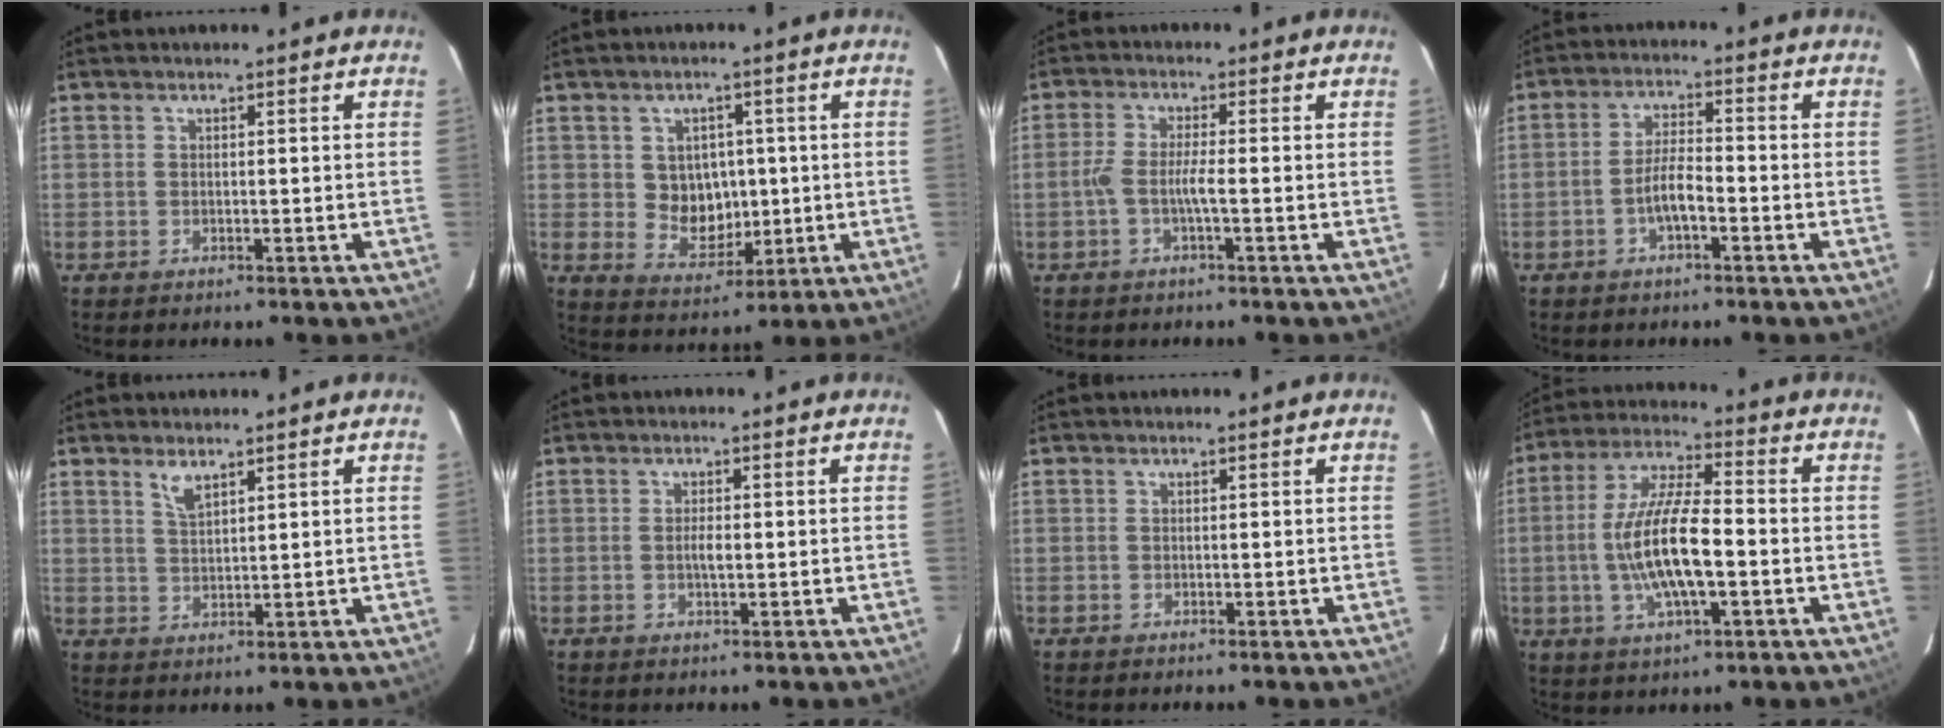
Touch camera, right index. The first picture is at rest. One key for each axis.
{"total": 7.4, "fx": 0.5, "fy": 6.6, "fz": 3.3, "tx": -0.061, "ty": 0.003, "tz": 0.026}
{"total": 3.5, "fx": -1.3, "fy": -0.1, "fz": 3.2, "tx": -0.071, "ty": 0.003, "tz": -0.026}
{"total": 4.6, "fx": -2.1, "fy": 1.2, "fz": 4.0, "tx": -0.080, "ty": 0.005, "tz": -0.039}
{"total": 3.1, "fx": 2.2, "fy": 0.9, "fz": 1.9, "tx": -0.037, "ty": -0.001, "tz": 0.042}
{"total": 1.8, "fx": -0.2, "fy": 0.7, "fz": 1.7, "tx": -0.031, "ty": 0.001, "tz": -0.003}
{"total": 0.0}
{"total": 13.9, "fx": -2.4, "fy": 3.9, "fz": 13.1, "tx": -0.262, "ty": -0.002, "tz": -0.042}